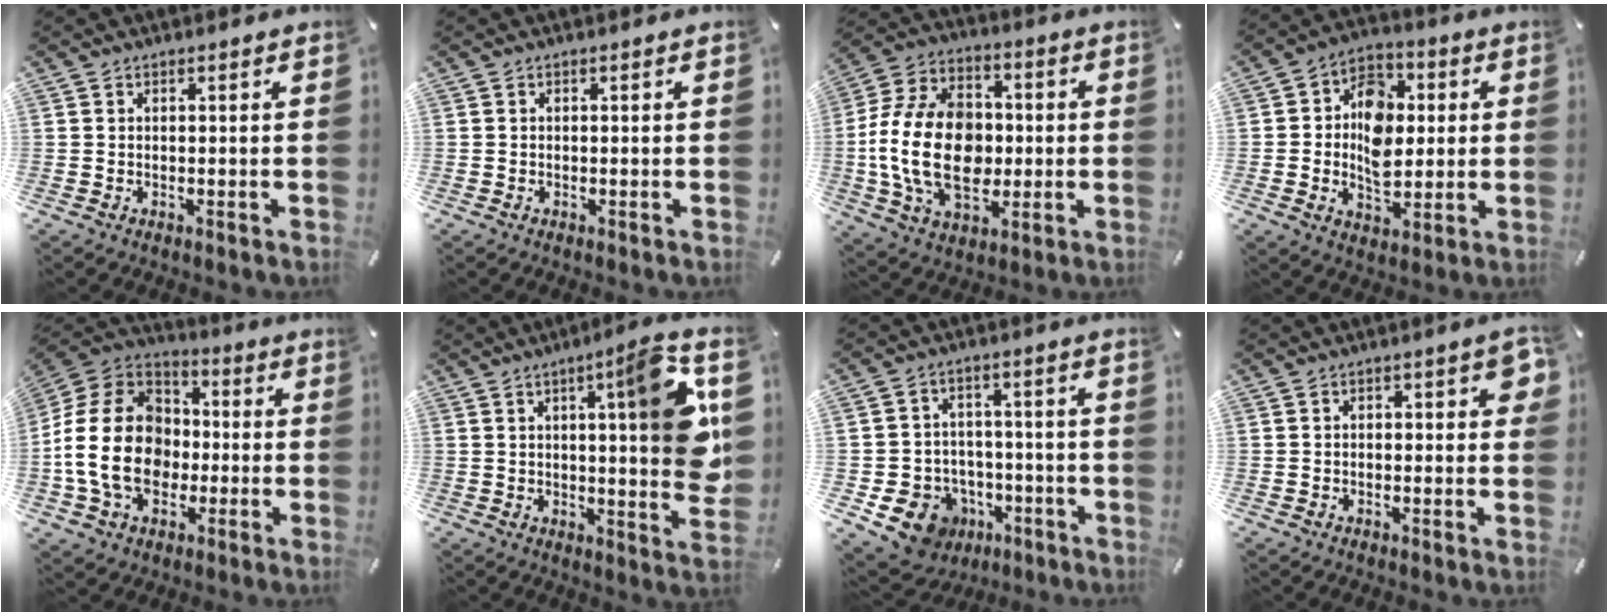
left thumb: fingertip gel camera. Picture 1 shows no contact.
{"total": 0.0}
{"total": 20.8, "force": [-1.9, 14.8, 14.5], "torque": [-0.312, 0.005, -0.036]}
{"total": 11.7, "force": [-0.4, 9.2, 7.1], "torque": [-0.119, 0.017, -0.004]}
{"total": 19.4, "force": [-3.7, 15.2, 11.5], "torque": [-0.249, 0.032, -0.067]}
{"total": 16.7, "force": [4.8, 3.0, 15.8], "torque": [-0.207, -0.035, 0.060]}
{"total": 11.3, "force": [-5.0, 9.4, 3.6], "torque": [-0.055, 0.044, -0.074]}
{"total": 4.5, "force": [-0.1, 2.1, 4.0], "torque": [-0.056, 0.007, -0.004]}